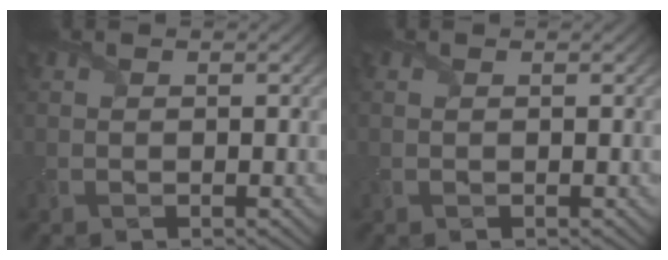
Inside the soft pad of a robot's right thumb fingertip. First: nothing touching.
{"total": 0.0}